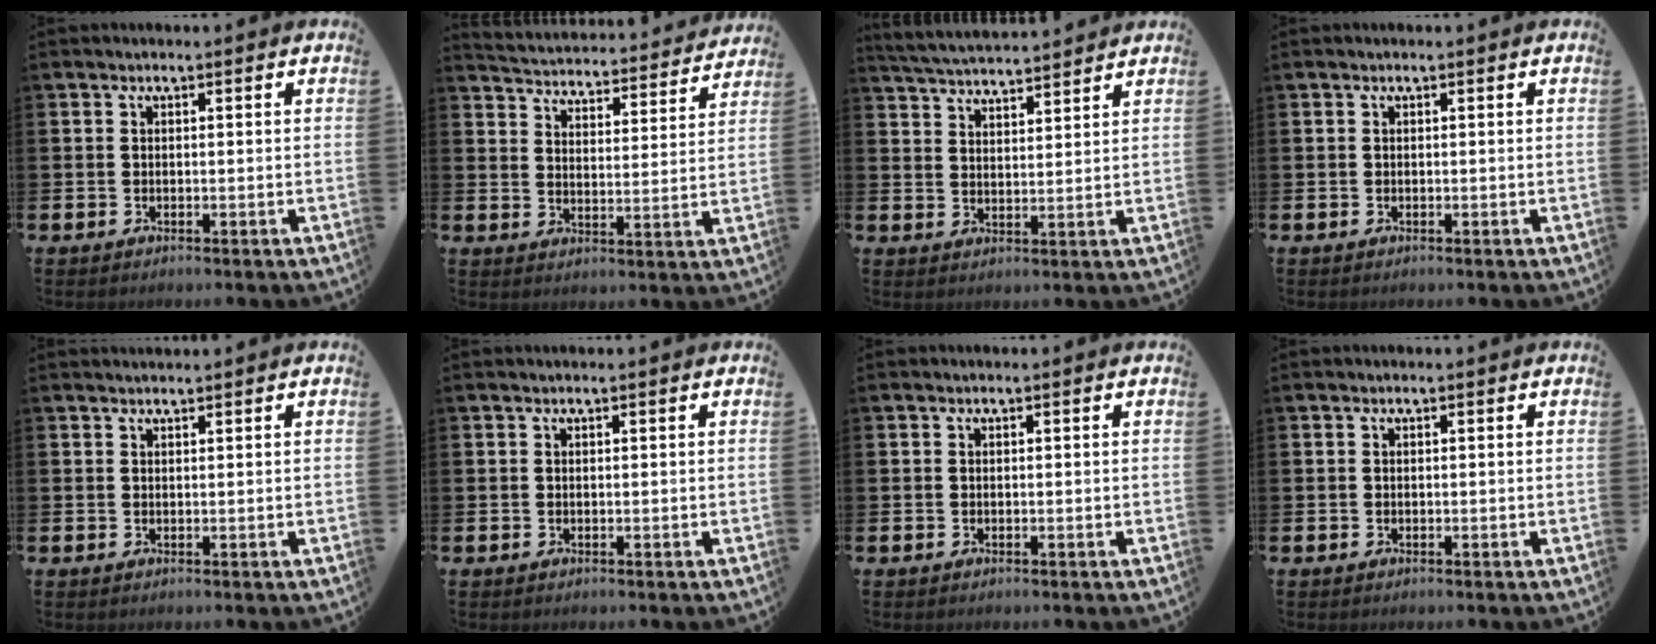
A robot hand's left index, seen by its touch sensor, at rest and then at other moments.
{"total": 4.4, "force": [4.4, 0.6, 0.2], "torque": [-0.020, -0.044, 0.070]}
{"total": 4.6, "force": [4.6, 0.2, 0.1], "torque": [-0.021, -0.029, 0.081]}
{"total": 0.0}
{"total": 0.7, "force": [0.7, -0.1, 0.0], "torque": [0.004, -0.003, 0.013]}
{"total": 0.0}
{"total": 0.0}
{"total": 0.0}